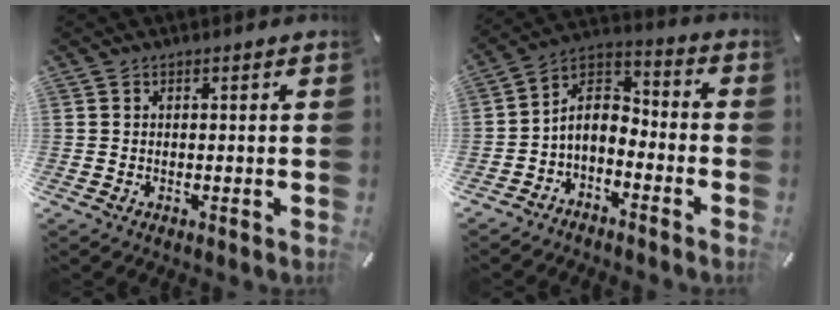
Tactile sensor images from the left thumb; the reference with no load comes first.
{"total": 7.0, "force": [-2.8, 4.9, 4.1], "torque": [-0.087, 0.010, -0.054]}